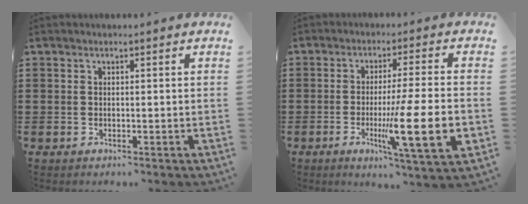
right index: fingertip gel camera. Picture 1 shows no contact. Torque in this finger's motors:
{"motor_torque": [2.14, 0.00, 0.69, 0.21]}